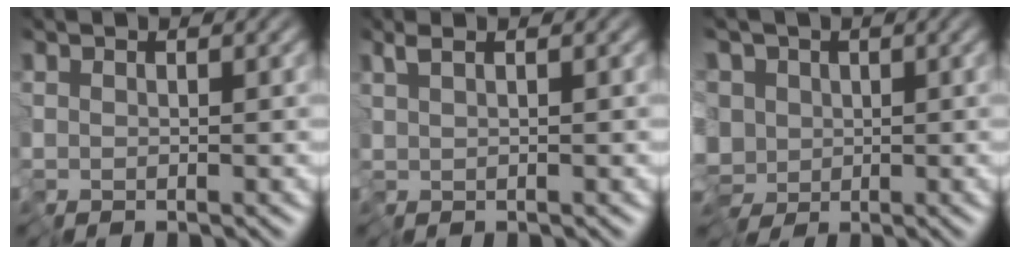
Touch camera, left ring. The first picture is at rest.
{"total": 1.0, "force": [0.2, 0.2, 0.9], "torque": [-0.022, 0.000, 0.006]}
{"total": 7.6, "force": [-2.1, 5.9, 4.2], "torque": [-0.056, -0.011, -0.049]}